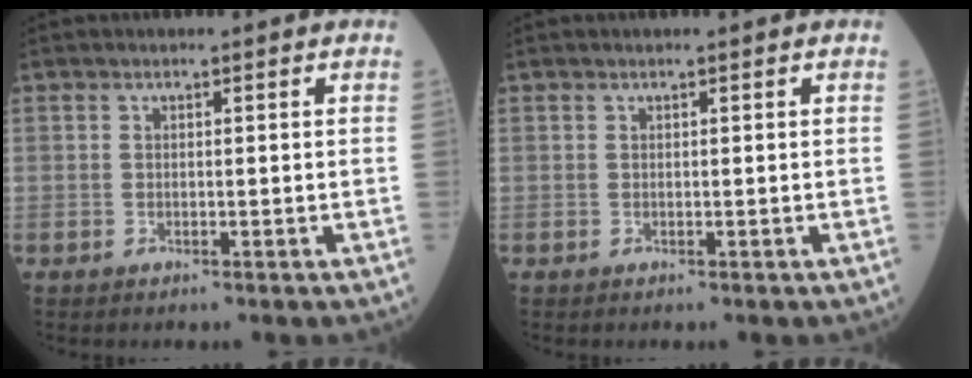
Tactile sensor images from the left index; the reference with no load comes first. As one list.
[{"total": 0.0}]